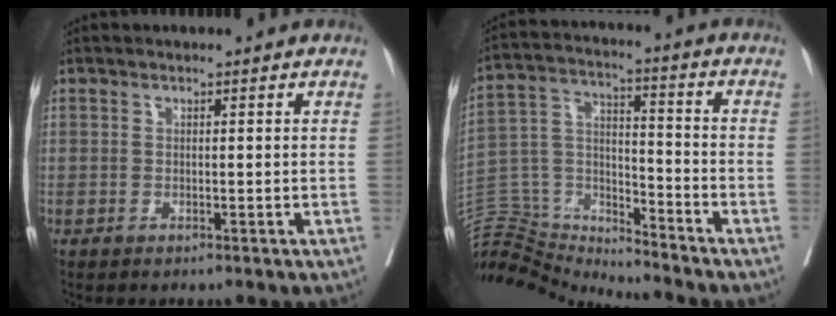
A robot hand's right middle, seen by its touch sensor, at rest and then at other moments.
{"total": 12.5, "force": [-12.3, 1.7, 0.1], "torque": [-0.008, 0.065, -0.227]}